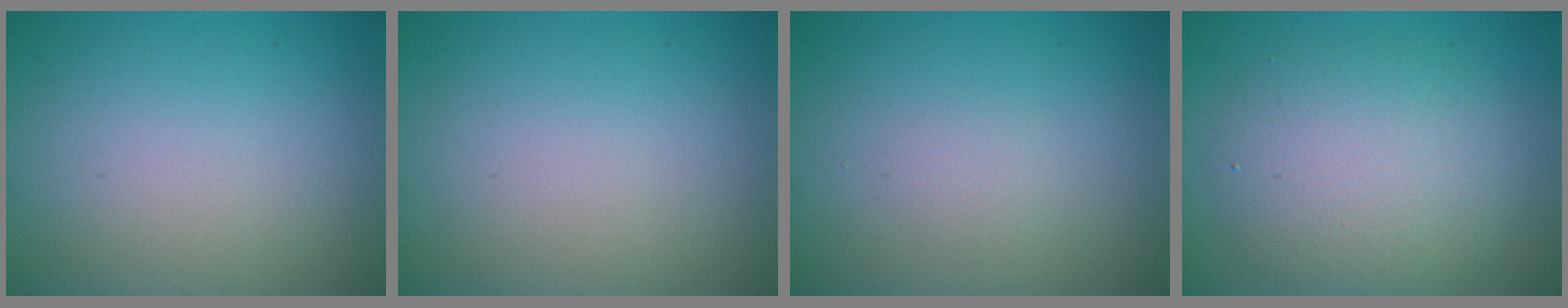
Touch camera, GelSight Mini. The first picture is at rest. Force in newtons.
{"total": 0.0}
{"total": 0.6, "press": 0.6, "slide": 0.0}
{"total": 5.3, "press": 5.3, "slide": 0.1}